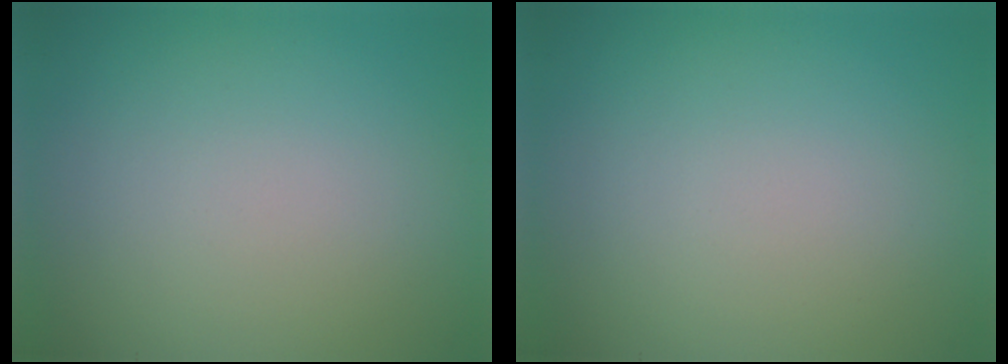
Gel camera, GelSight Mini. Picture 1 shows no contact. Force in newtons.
{"total": 0.0}